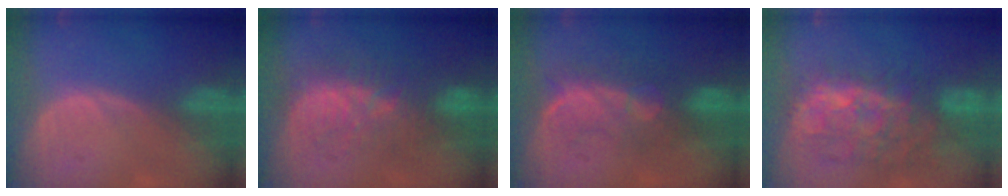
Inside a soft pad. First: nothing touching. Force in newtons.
{"total": 9.3, "press": 9.1, "slide": 1.6}
{"total": 7.7, "press": 7.4, "slide": 2.0}
{"total": 10.7, "press": 10.1, "slide": 3.6}